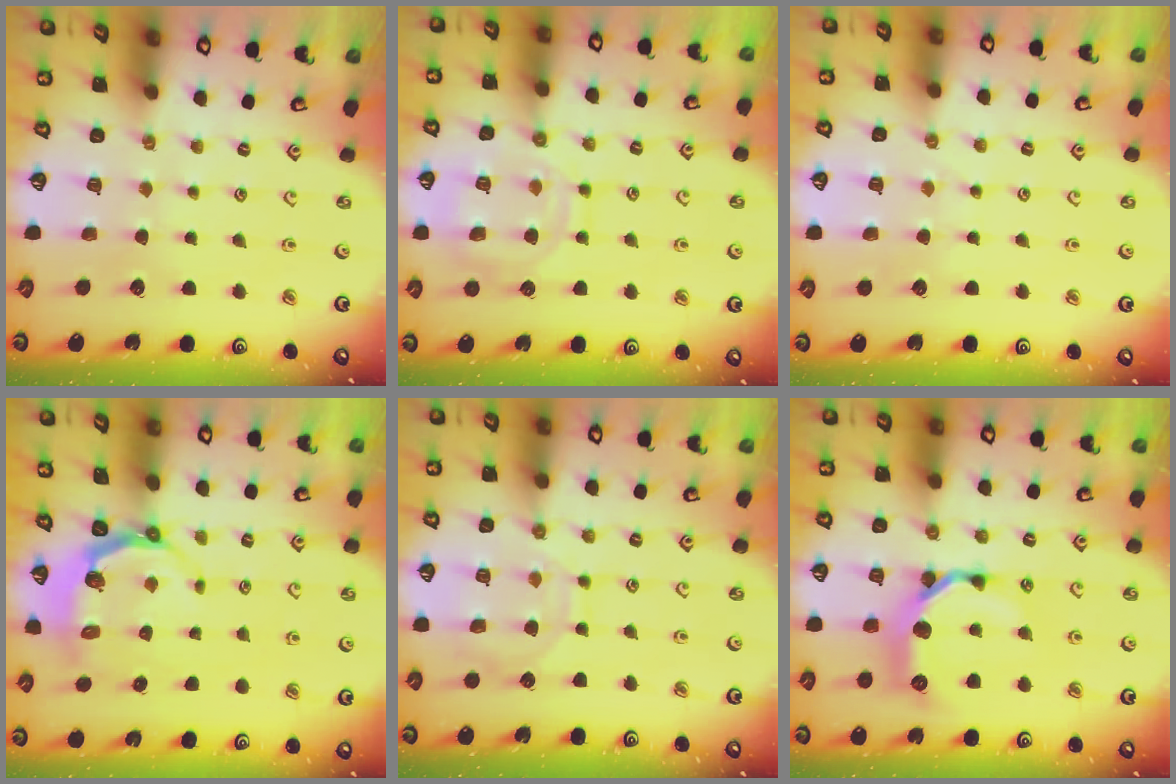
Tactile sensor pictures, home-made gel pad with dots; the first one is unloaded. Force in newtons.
{"total": 12.9, "press": 12.8, "slide": 1.1}
{"total": 2.8, "press": 2.8, "slide": 0.5}
{"total": 5.2, "press": 4.3, "slide": 2.9}
{"total": 10.0, "press": 9.9, "slide": 1.0}
{"total": 11.9, "press": 11.9, "slide": 0.6}